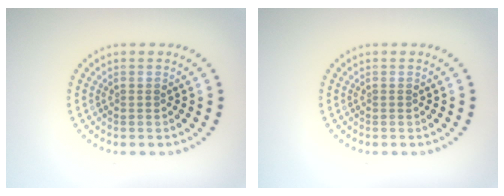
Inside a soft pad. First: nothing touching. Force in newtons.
{"total": 0.0}